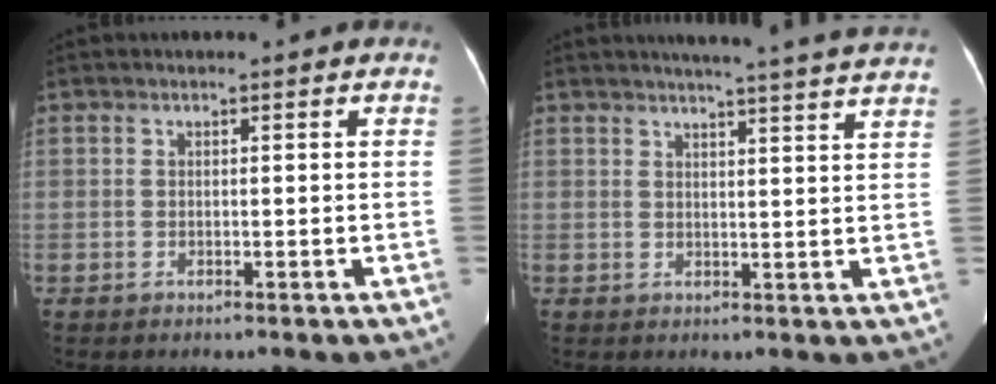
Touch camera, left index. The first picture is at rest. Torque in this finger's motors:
{"motor_torque": [-0.64, -1.37, 0.02, 0.06]}